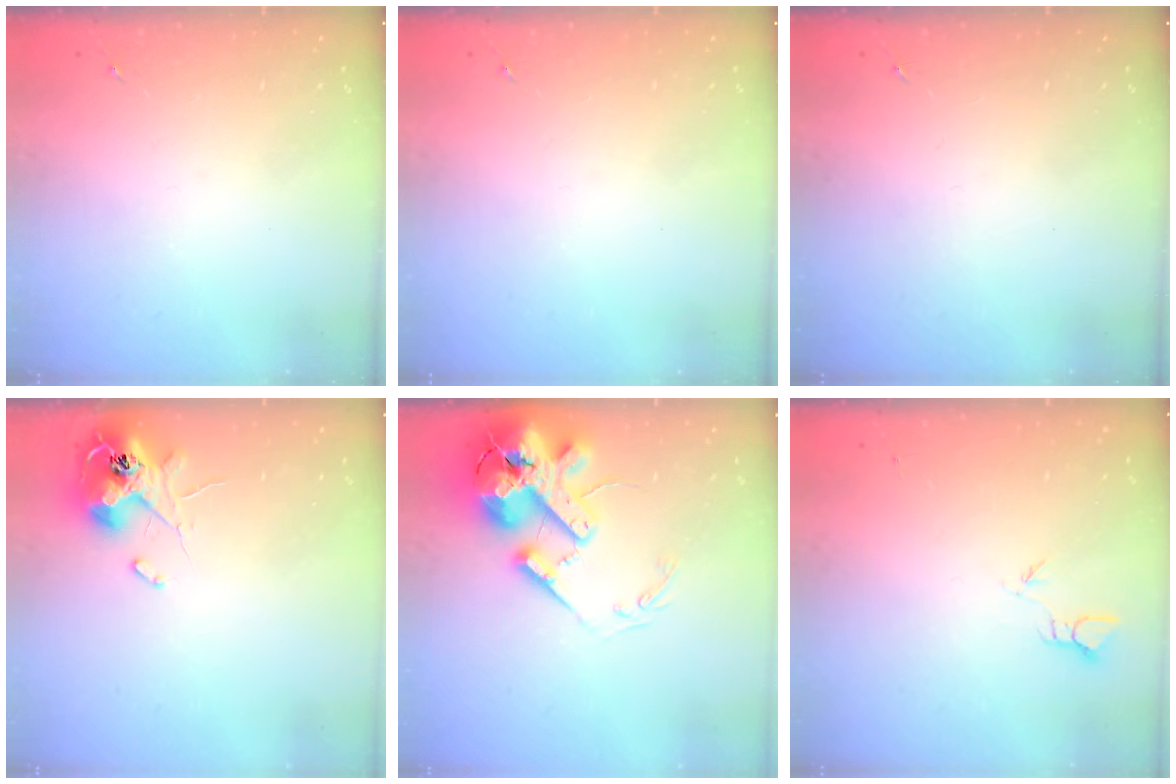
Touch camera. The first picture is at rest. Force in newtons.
{"total": 0.0}
{"total": 0.0}
{"total": 12.4, "press": 12.4, "slide": 1.0}
{"total": 20.9, "press": 20.6, "slide": 3.4}
{"total": 2.4, "press": 2.4, "slide": 0.2}